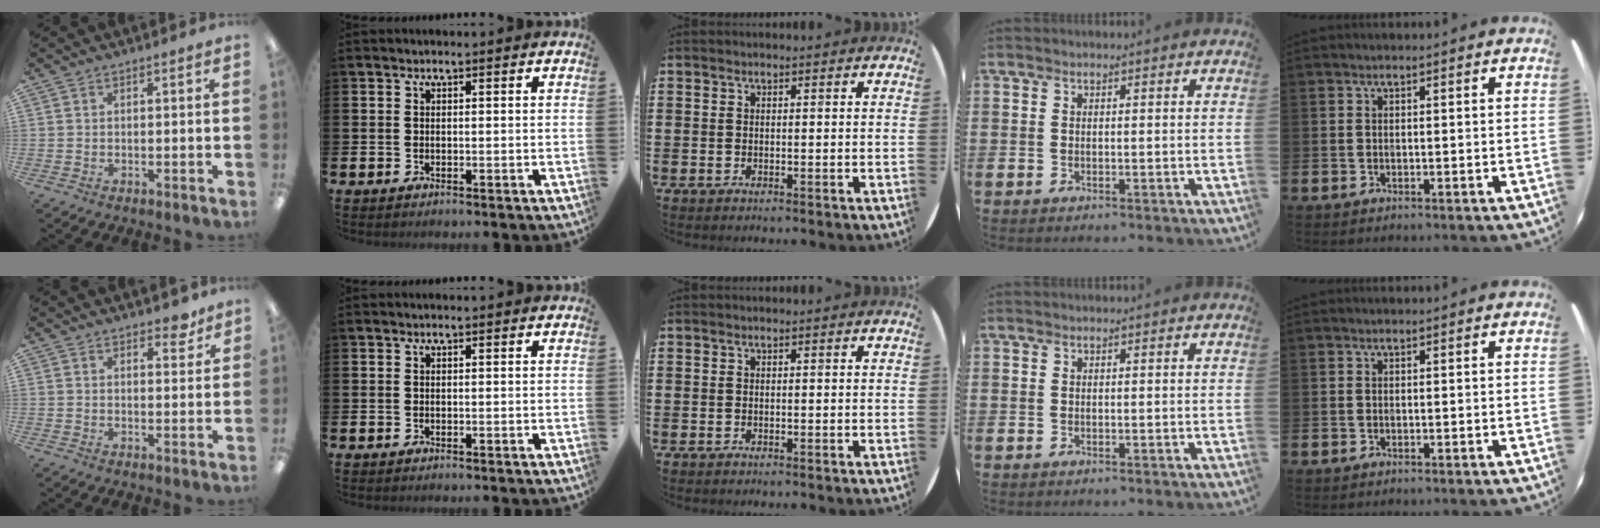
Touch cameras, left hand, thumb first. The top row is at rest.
{"thumb": {"total": 3.7, "force": [3.0, 1.5, 1.5], "torque": [-0.002, -0.017, 0.049]}}